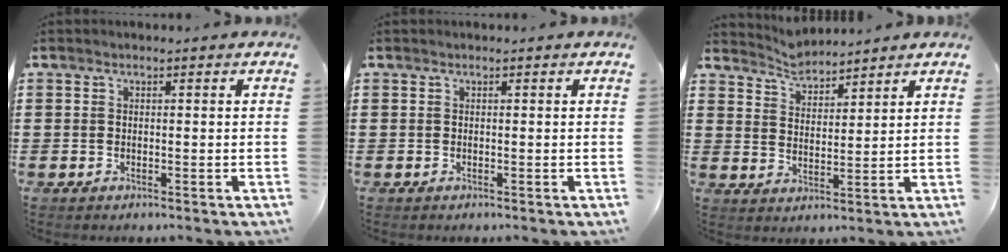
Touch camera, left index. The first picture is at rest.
{"total": 0.0}
{"total": 3.6, "force": [3.6, 0.3, -0.2], "torque": [-0.012, -0.017, 0.064]}